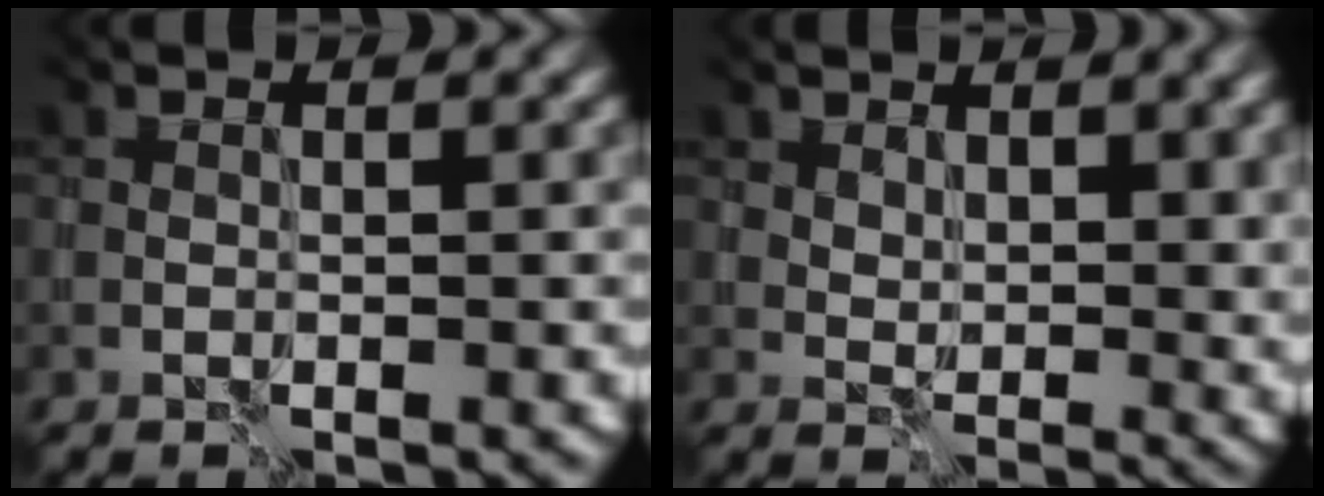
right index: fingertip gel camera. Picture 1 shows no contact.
{"total": 4.4, "force": [2.6, 2.6, 2.4], "torque": [-0.040, -0.008, 0.053]}